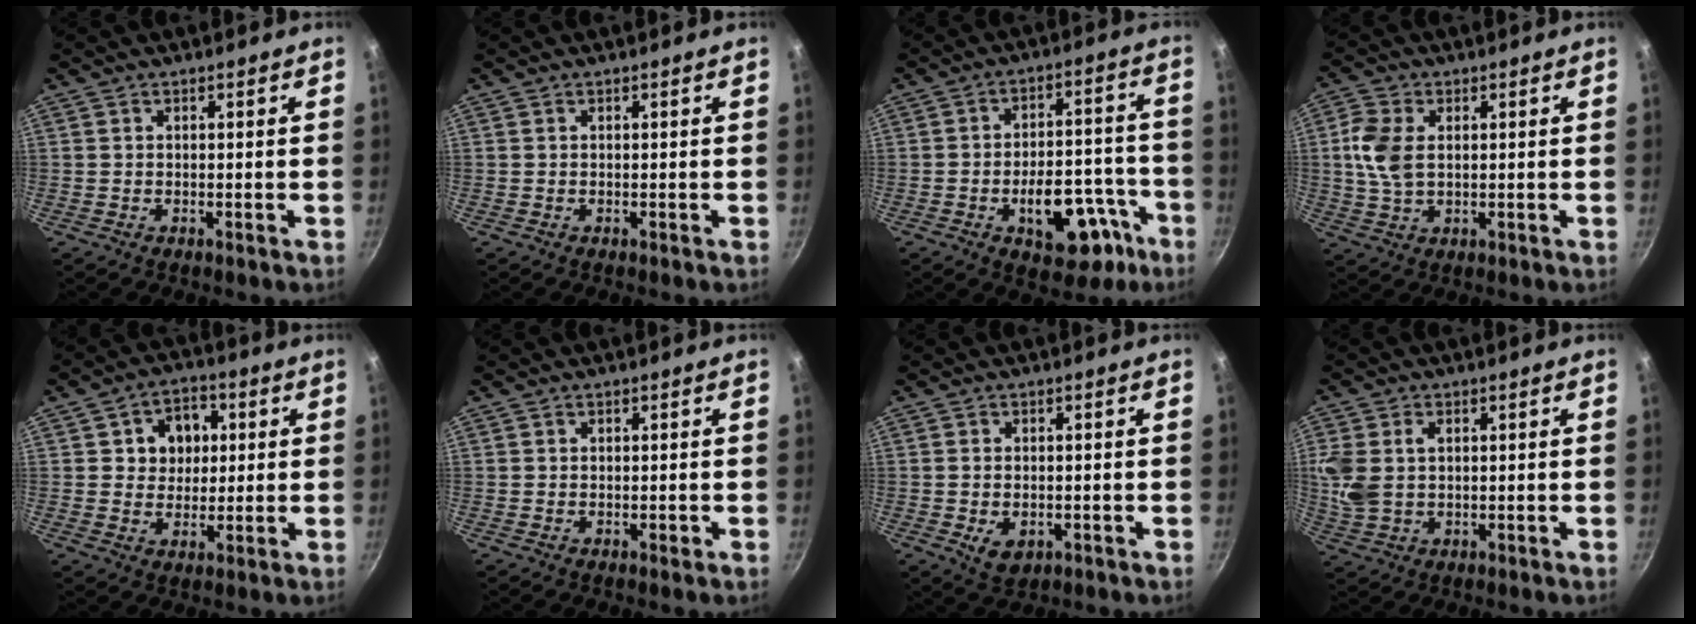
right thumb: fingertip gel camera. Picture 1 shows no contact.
{"total": 0.0}
{"total": 15.7, "force": [-7.1, 8.6, 11.1], "torque": [-0.102, 0.057, -0.087]}
{"total": 7.9, "force": [1.2, 5.0, 5.9], "torque": [-0.120, 0.004, 0.020]}
{"total": 8.3, "force": [1.8, 7.0, 4.1], "torque": [-0.023, 0.002, 0.024]}
{"total": 0.7, "force": [-0.3, 0.5, 0.4], "torque": [-0.003, 0.003, -0.005]}
{"total": 4.6, "force": [-1.2, 3.1, 3.1], "torque": [-0.046, -0.003, -0.013]}
{"total": 8.2, "force": [1.4, 5.7, 5.7], "torque": [-0.120, 0.003, 0.031]}